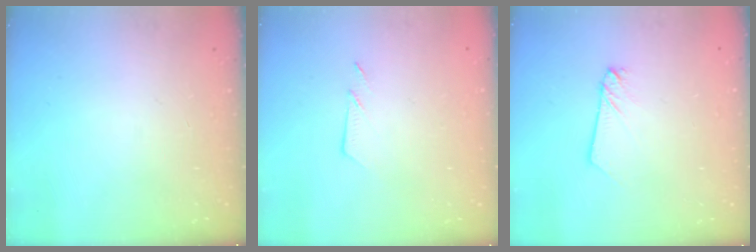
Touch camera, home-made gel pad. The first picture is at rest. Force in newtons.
{"total": 4.2, "press": 4.2, "slide": 0.5}
{"total": 2.2, "press": 2.2, "slide": 0.1}